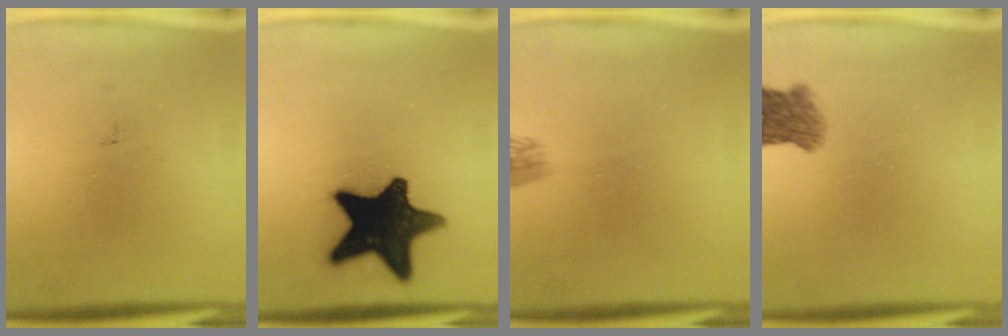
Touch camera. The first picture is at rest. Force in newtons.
{"total": 19.2}
{"total": 1.6}
{"total": 4.3}